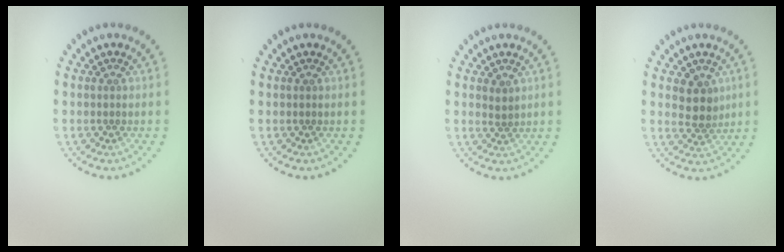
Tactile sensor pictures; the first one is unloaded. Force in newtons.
{"total": 0.0}
{"total": 0.7, "press": 0.5, "slide": 0.5}
{"total": 2.6, "press": 2.3, "slide": 1.2}